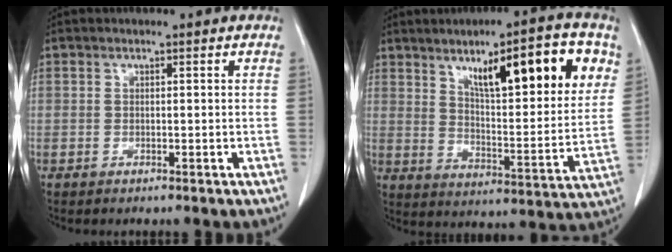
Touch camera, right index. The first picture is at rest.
{"total": 19.5, "force": [9.3, 3.8, 16.7], "torque": [-0.233, 0.008, 0.143]}